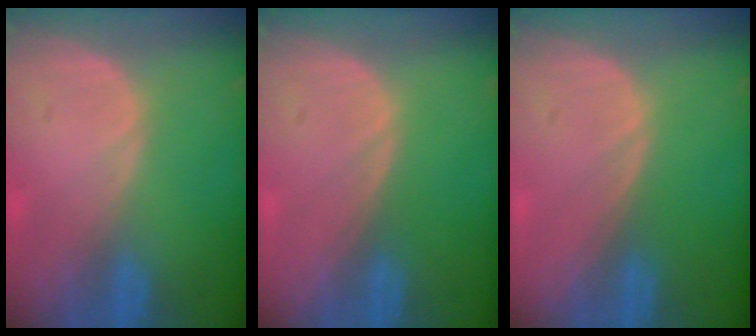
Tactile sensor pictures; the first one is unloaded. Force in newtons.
{"total": 0.0}
{"total": 0.0}